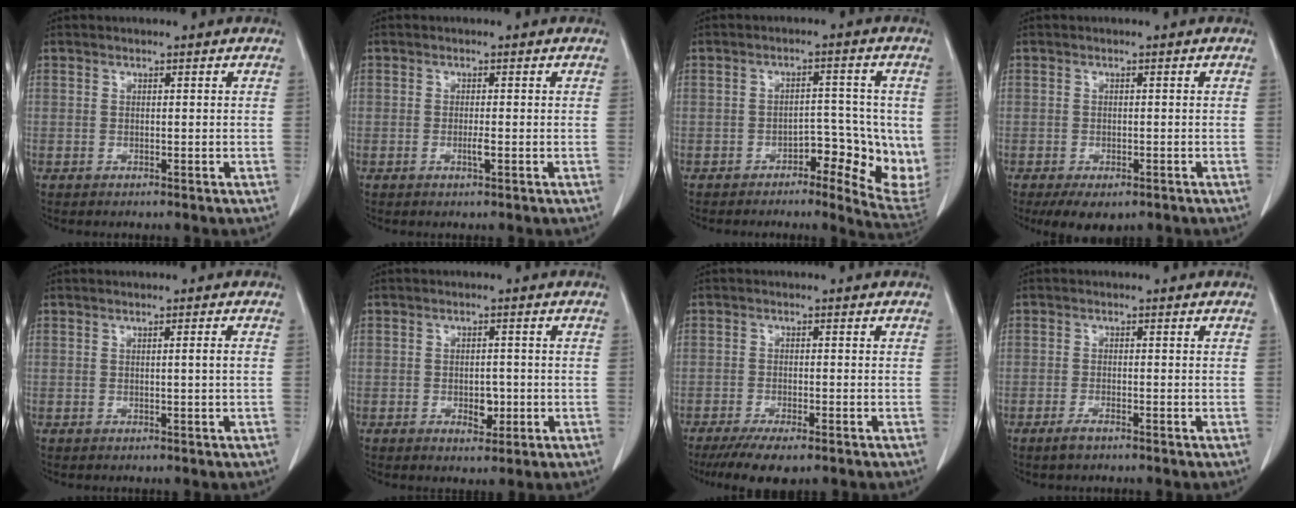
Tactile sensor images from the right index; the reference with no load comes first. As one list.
[{"total": 1.4, "force": [-0.5, 0.0, 1.3], "torque": [-0.027, -0.002, -0.009]}, {"total": 8.4, "force": [-2.2, 3.6, 7.3], "torque": [-0.078, 0.003, -0.029]}, {"total": 4.5, "force": [-2.9, 2.3, 2.5], "torque": [-0.036, -0.006, -0.038]}, {"total": 1.2, "force": [-0.1, -0.4, 1.1], "torque": [-0.018, -0.001, 0.000]}, {"total": 3.2, "force": [-1.0, 1.7, 2.5], "torque": [-0.036, 0.002, -0.007]}, {"total": 6.7, "force": [-5.0, 1.7, 4.1], "torque": [-0.066, -0.013, -0.078]}, {"total": 1.8, "force": [-1.4, 0.3, 1.1], "torque": [-0.030, -0.004, -0.024]}]